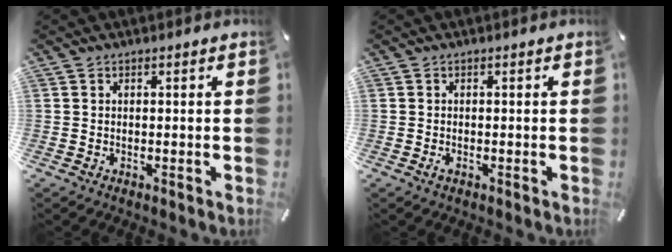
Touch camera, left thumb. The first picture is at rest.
{"total": 1.0, "force": [-0.4, 0.5, 0.7], "torque": [-0.013, -0.001, -0.008]}